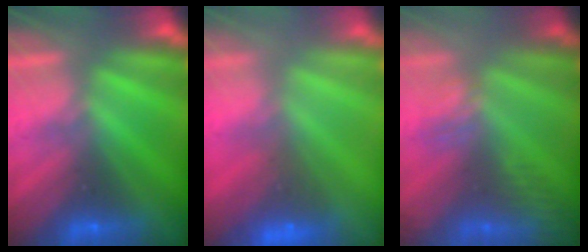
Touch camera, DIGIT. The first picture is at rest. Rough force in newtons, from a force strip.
{"total": 8.7}
{"total": 3.4}